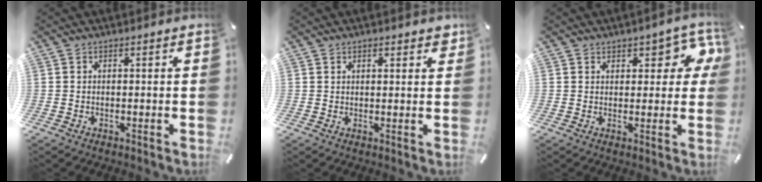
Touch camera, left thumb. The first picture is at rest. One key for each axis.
{"total": 1.8, "fx": 1.2, "fy": 1.0, "fz": 0.9, "tx": -0.009, "ty": 0.001, "tz": 0.018}
{"total": 6.6, "fx": 3.1, "fy": 3.9, "fz": 4.3, "tx": -0.035, "ty": -0.016, "tz": 0.045}